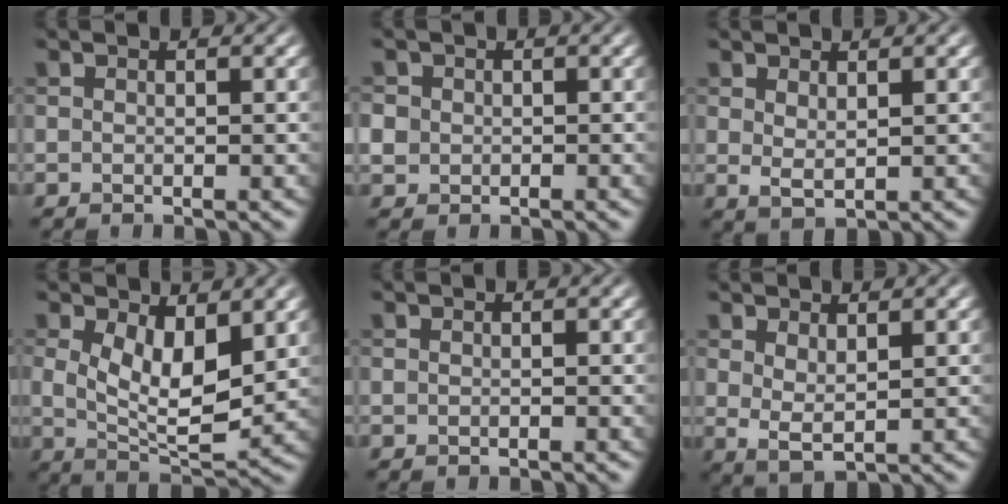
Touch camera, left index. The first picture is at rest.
{"total": 2.1, "force": [-0.1, 2.1, 0.5], "torque": [-0.008, 0.001, -0.005]}
{"total": 1.5, "force": [1.0, 0.5, 1.1], "torque": [-0.022, -0.007, 0.022]}
{"total": 6.6, "force": [1.5, 3.1, 5.6], "torque": [-0.107, -0.015, 0.033]}
{"total": 0.0}
{"total": 2.0, "force": [1.0, 0.6, 1.6], "torque": [-0.033, -0.009, 0.024]}